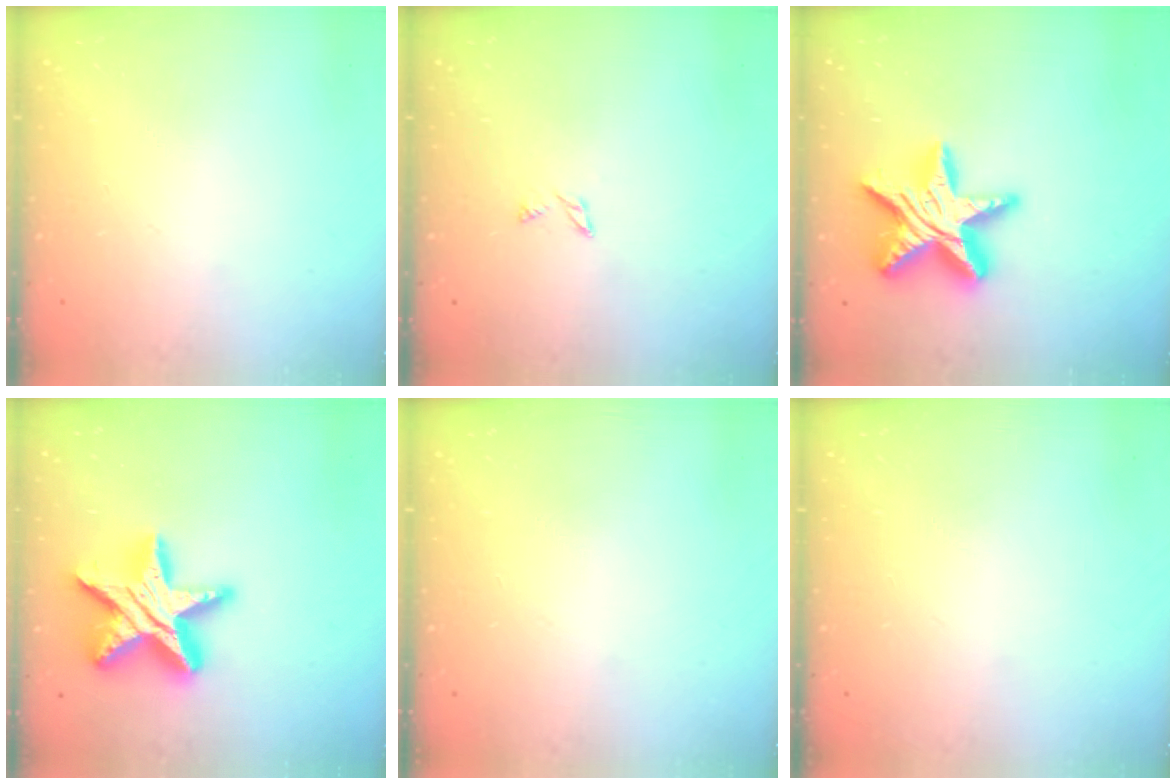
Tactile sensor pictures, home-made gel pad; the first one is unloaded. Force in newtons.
{"total": 1.8, "press": 1.7, "slide": 0.3}
{"total": 18.2, "press": 18.1, "slide": 1.4}
{"total": 19.5, "press": 19.5, "slide": 1.4}
{"total": 0.0}
{"total": 0.0}